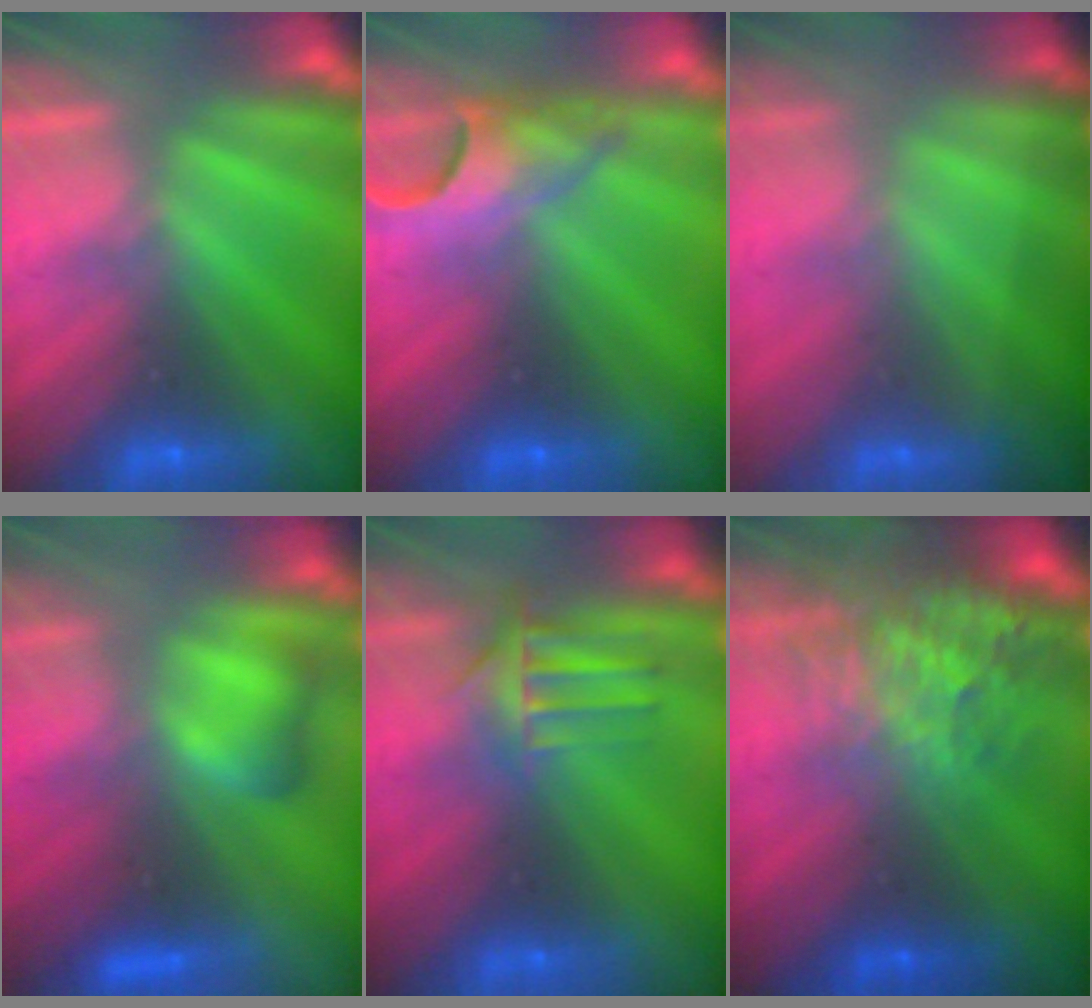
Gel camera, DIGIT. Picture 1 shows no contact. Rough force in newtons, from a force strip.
{"total": 4.8}
{"total": 1.5}
{"total": 5.7}
{"total": 4.5}
{"total": 6.9}